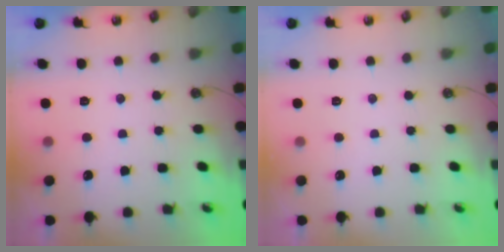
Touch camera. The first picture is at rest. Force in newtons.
{"total": 0.0}